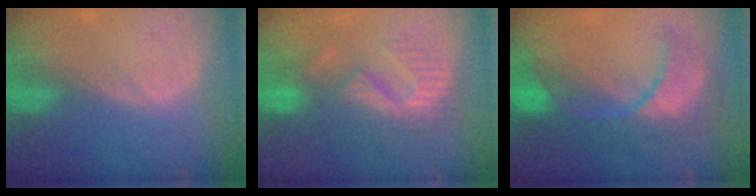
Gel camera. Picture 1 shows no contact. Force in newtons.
{"total": 9.0, "press": 8.1, "slide": 4.0}
{"total": 9.1, "press": 9.1, "slide": 0.7}